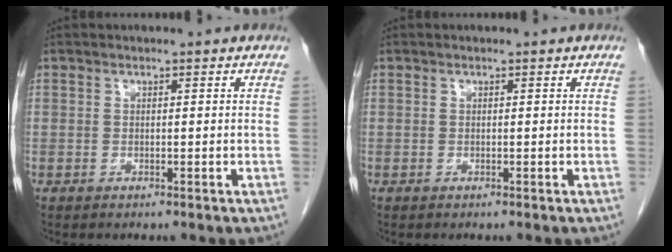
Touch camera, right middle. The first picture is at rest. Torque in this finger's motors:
{"motor_torque": [-0.06, -0.01, 0.02, 0.00]}